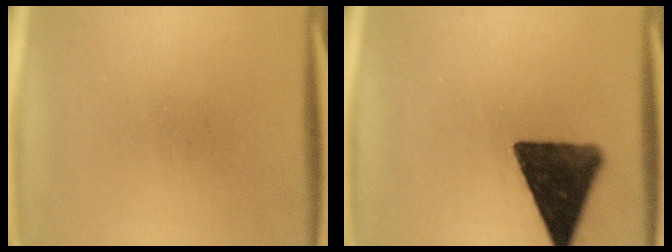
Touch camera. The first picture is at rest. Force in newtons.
{"total": 13.9}